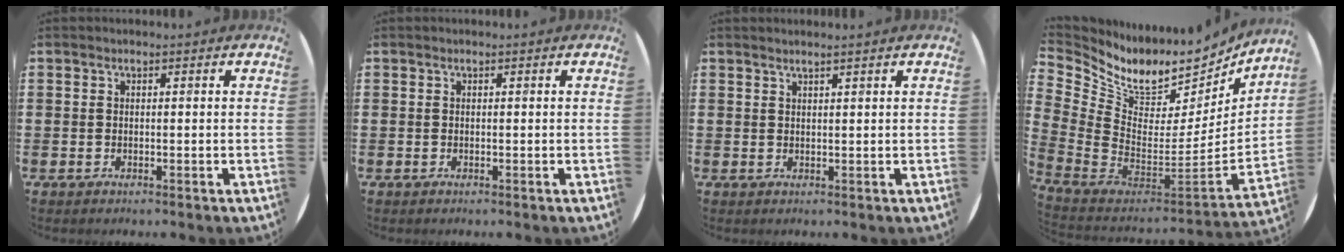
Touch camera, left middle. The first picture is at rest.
{"total": 0.0}
{"total": 1.0, "force": [0.9, -0.3, 0.2], "torque": [-0.001, -0.002, 0.016]}
{"total": 8.0, "force": [6.0, 4.6, 2.5], "torque": [-0.083, -0.065, 0.107]}